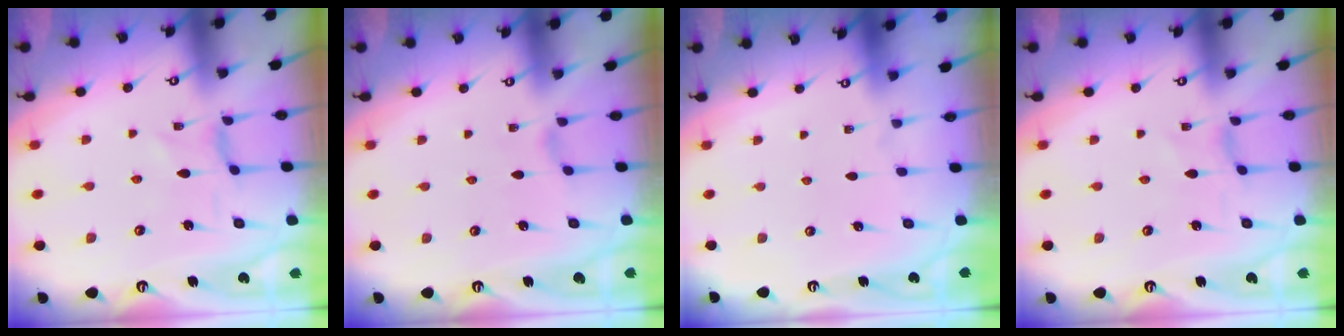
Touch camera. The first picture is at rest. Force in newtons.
{"total": 0.0}
{"total": 0.0}
{"total": 1.0, "press": 0.9, "slide": 0.4}